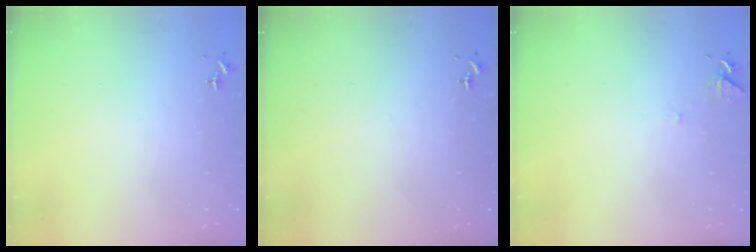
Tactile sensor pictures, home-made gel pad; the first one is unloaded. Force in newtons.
{"total": 0.0}
{"total": 6.2, "press": 6.2, "slide": 0.6}